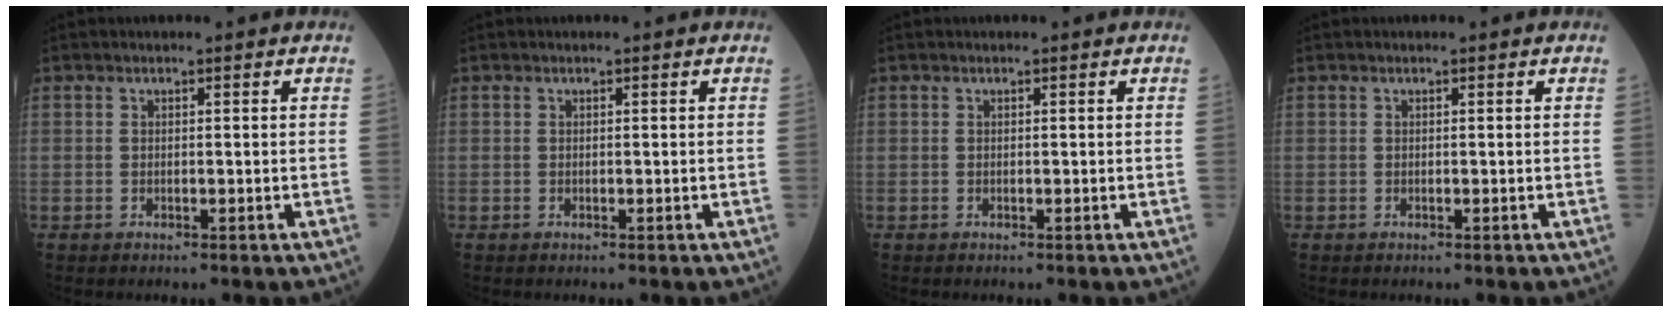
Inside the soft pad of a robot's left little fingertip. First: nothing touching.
{"total": 0.0}
{"total": 0.0}
{"total": 0.0}